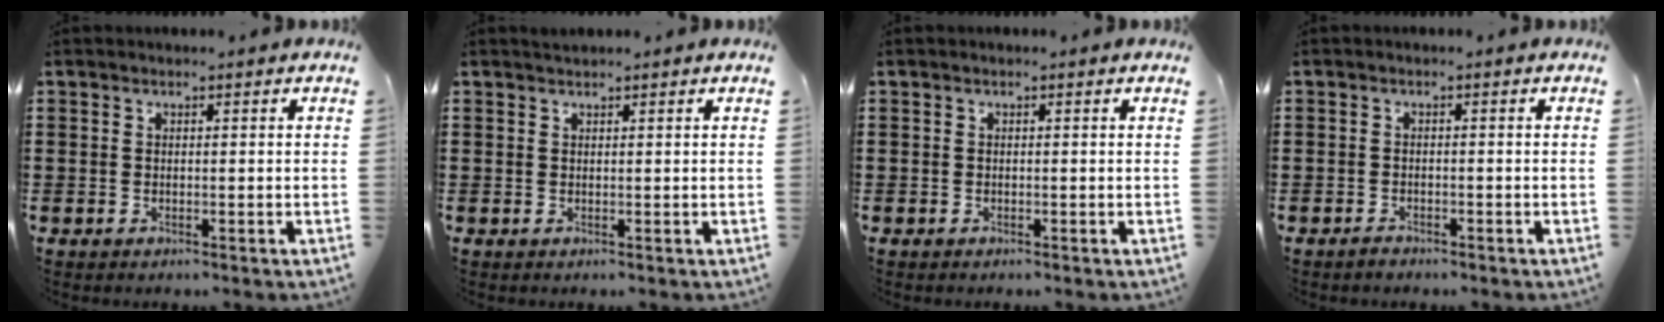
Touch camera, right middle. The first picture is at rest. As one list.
[{"total": 0.7, "force": [0.7, 0.1, 0.0], "torque": [-0.002, -0.001, 0.013]}, {"total": 0.0}, {"total": 0.9, "force": [-0.9, 0.3, 0.2], "torque": [-0.005, 0.001, -0.018]}]